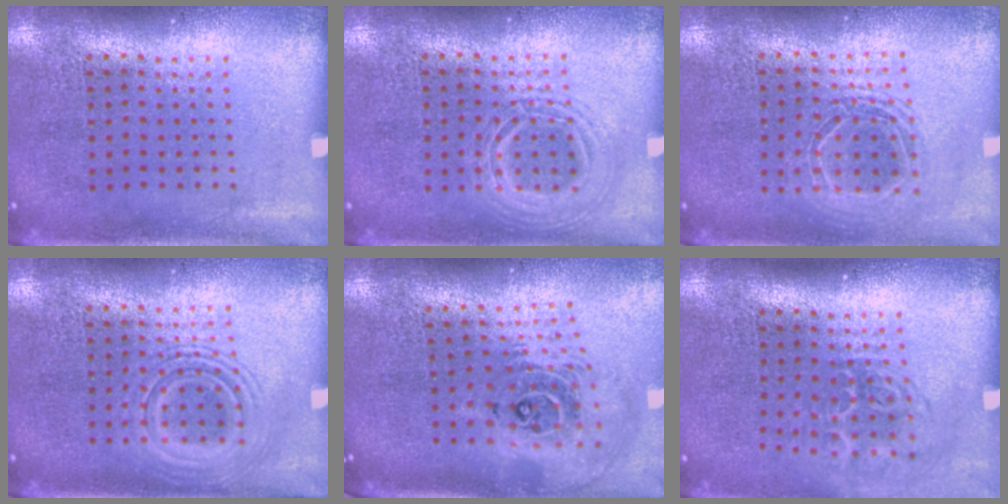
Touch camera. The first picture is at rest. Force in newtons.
{"total": 2.3, "press": 2.3, "slide": 0.2}
{"total": 1.6, "press": 1.4, "slide": 0.8}
{"total": 2.6, "press": 2.6, "slide": 0.4}
{"total": 2.4, "press": 1.8, "slide": 1.6}
{"total": 1.7, "press": 1.1, "slide": 1.2}